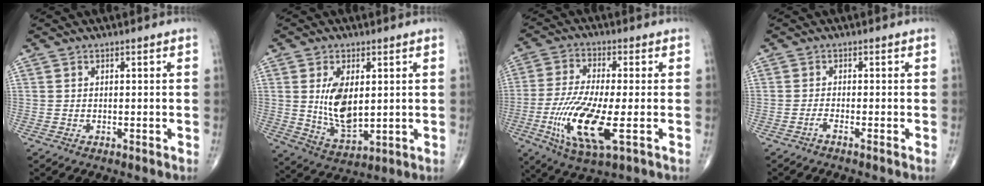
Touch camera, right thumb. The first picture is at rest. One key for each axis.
{"total": 10.4, "fx": 1.6, "fy": 5.6, "fz": 8.6, "tx": -0.145, "ty": -0.020, "tz": 0.043}
{"total": 14.5, "fx": -3.6, "fy": 4.0, "fz": 13.5, "tx": -0.289, "ty": -0.012, "tz": -0.066}
{"total": 1.1, "fx": -0.8, "fy": -0.2, "fz": 0.7, "tx": -0.021, "ty": 0.004, "tz": -0.019}